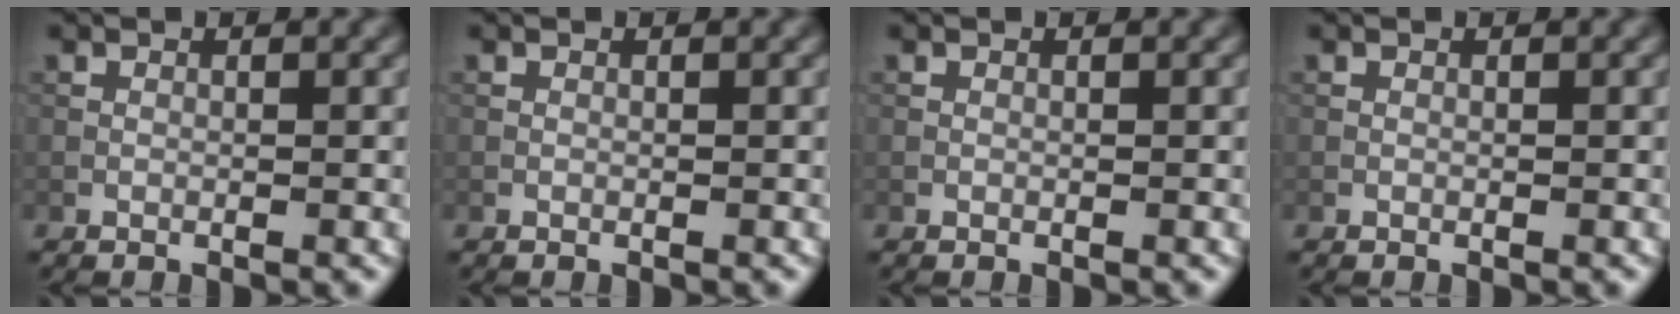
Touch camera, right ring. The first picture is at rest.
{"total": 0.0}
{"total": 0.0}
{"total": 0.0}